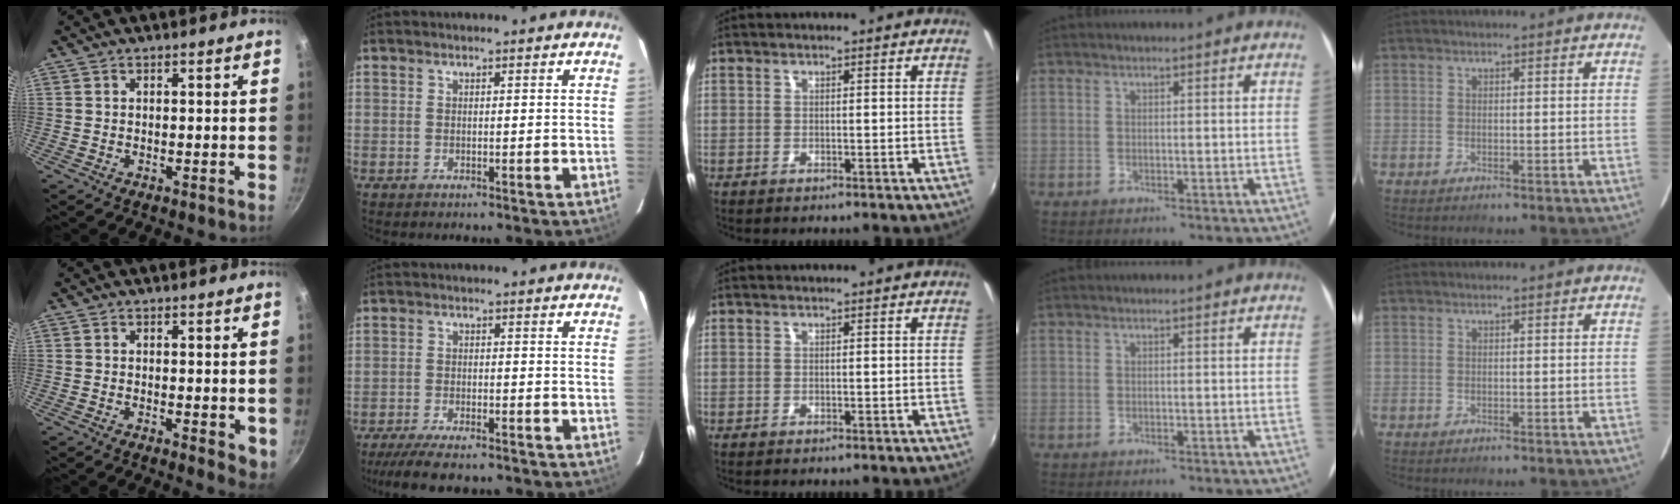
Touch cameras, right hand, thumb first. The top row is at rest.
{"thumb": {"total": 3.6, "force": [0.1, 1.7, 3.2], "torque": [-0.037, -0.009, 0.003]}, "index": {"total": 9.0, "force": [-7.6, 1.9, 4.5], "torque": [-0.107, -0.024, -0.128]}}